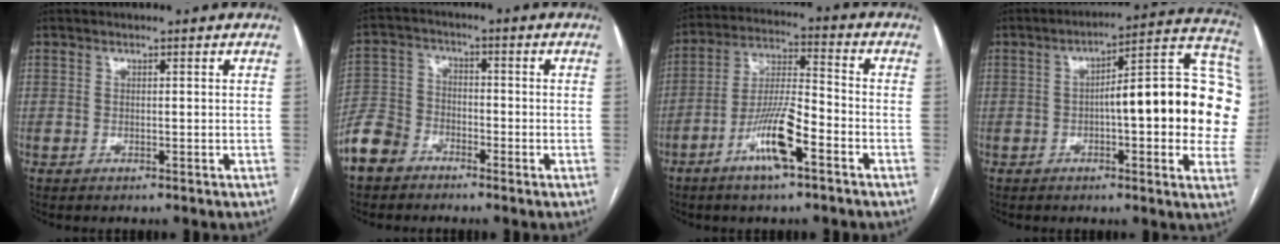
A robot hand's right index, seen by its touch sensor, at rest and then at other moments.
{"total": 6.5, "force": [-4.6, 4.3, 1.5], "torque": [-0.043, 0.008, -0.102]}
{"total": 11.0, "force": [-5.5, 1.8, 9.3], "torque": [-0.180, -0.002, -0.101]}
{"total": 21.9, "force": [0.0, 4.5, 21.4], "torque": [-0.215, 0.051, 0.006]}